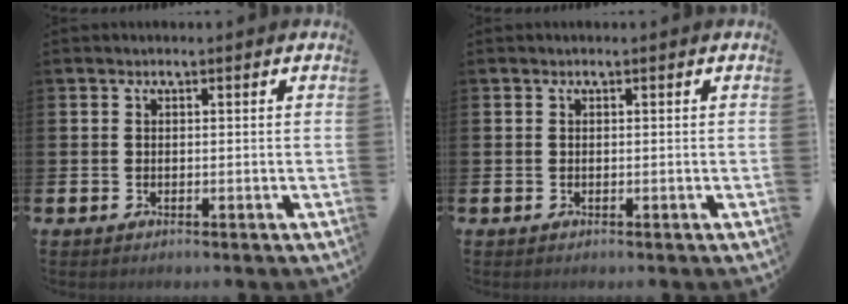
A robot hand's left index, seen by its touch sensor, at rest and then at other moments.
{"total": 0.0}